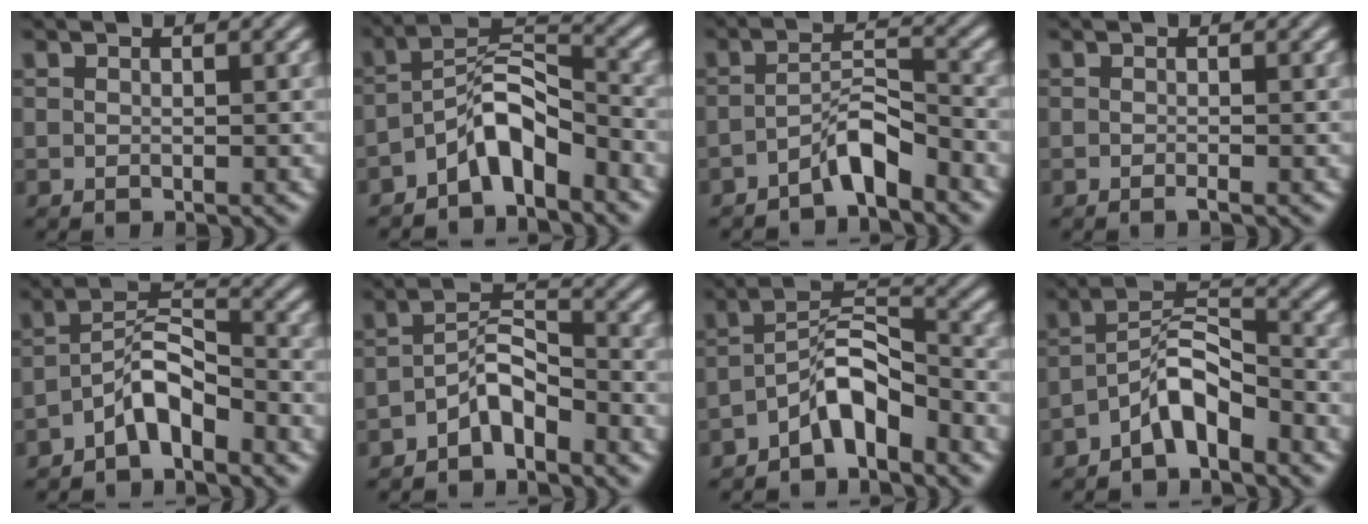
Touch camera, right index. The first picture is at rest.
{"total": 5.1, "force": [-2.6, 2.2, 3.9], "torque": [-0.053, -0.014, -0.038]}
{"total": 3.4, "force": [-2.7, 0.1, 2.1], "torque": [-0.015, -0.009, -0.041]}
{"total": 0.8, "force": [-0.7, -0.1, 0.4], "torque": [-0.005, 0.003, -0.014]}
{"total": 3.9, "force": [-2.3, 1.4, 2.9], "torque": [-0.032, -0.007, -0.036]}
{"total": 3.5, "force": [-2.4, 1.2, 2.2], "torque": [-0.019, -0.008, -0.041]}
{"total": 4.6, "force": [-2.4, 1.7, 3.5], "torque": [-0.046, -0.012, -0.035]}
{"total": 4.2, "force": [-2.4, 1.5, 3.2], "torque": [-0.039, -0.010, -0.036]}